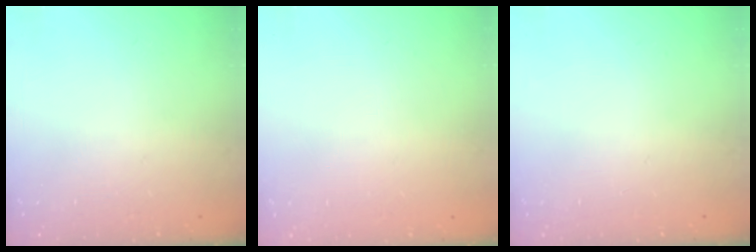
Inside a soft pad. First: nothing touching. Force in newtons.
{"total": 0.0}
{"total": 0.0}